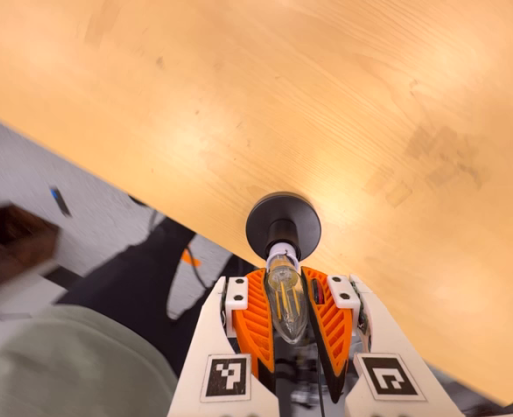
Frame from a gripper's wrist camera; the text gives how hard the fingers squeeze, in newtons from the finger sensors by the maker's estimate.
{"total": 20.3, "left": 20.1, "right": 20.5}